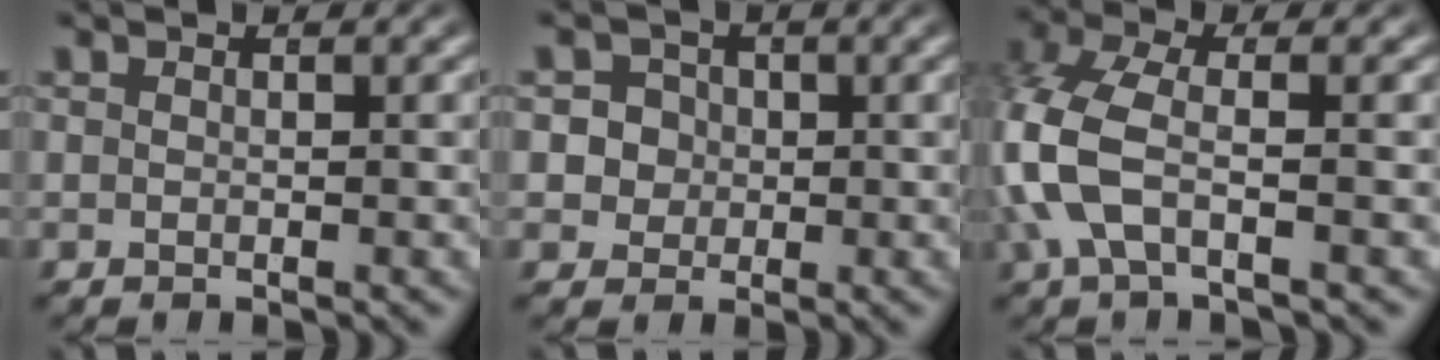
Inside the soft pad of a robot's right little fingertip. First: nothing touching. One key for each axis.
{"total": 6.2, "fx": -0.3, "fy": 5.9, "fz": 2.0, "tx": -0.062, "ty": -0.024, "tz": -0.002}
{"total": 6.2, "fx": -1.0, "fy": 4.1, "fz": 4.6, "tx": -0.142, "ty": -0.027, "tz": -0.008}